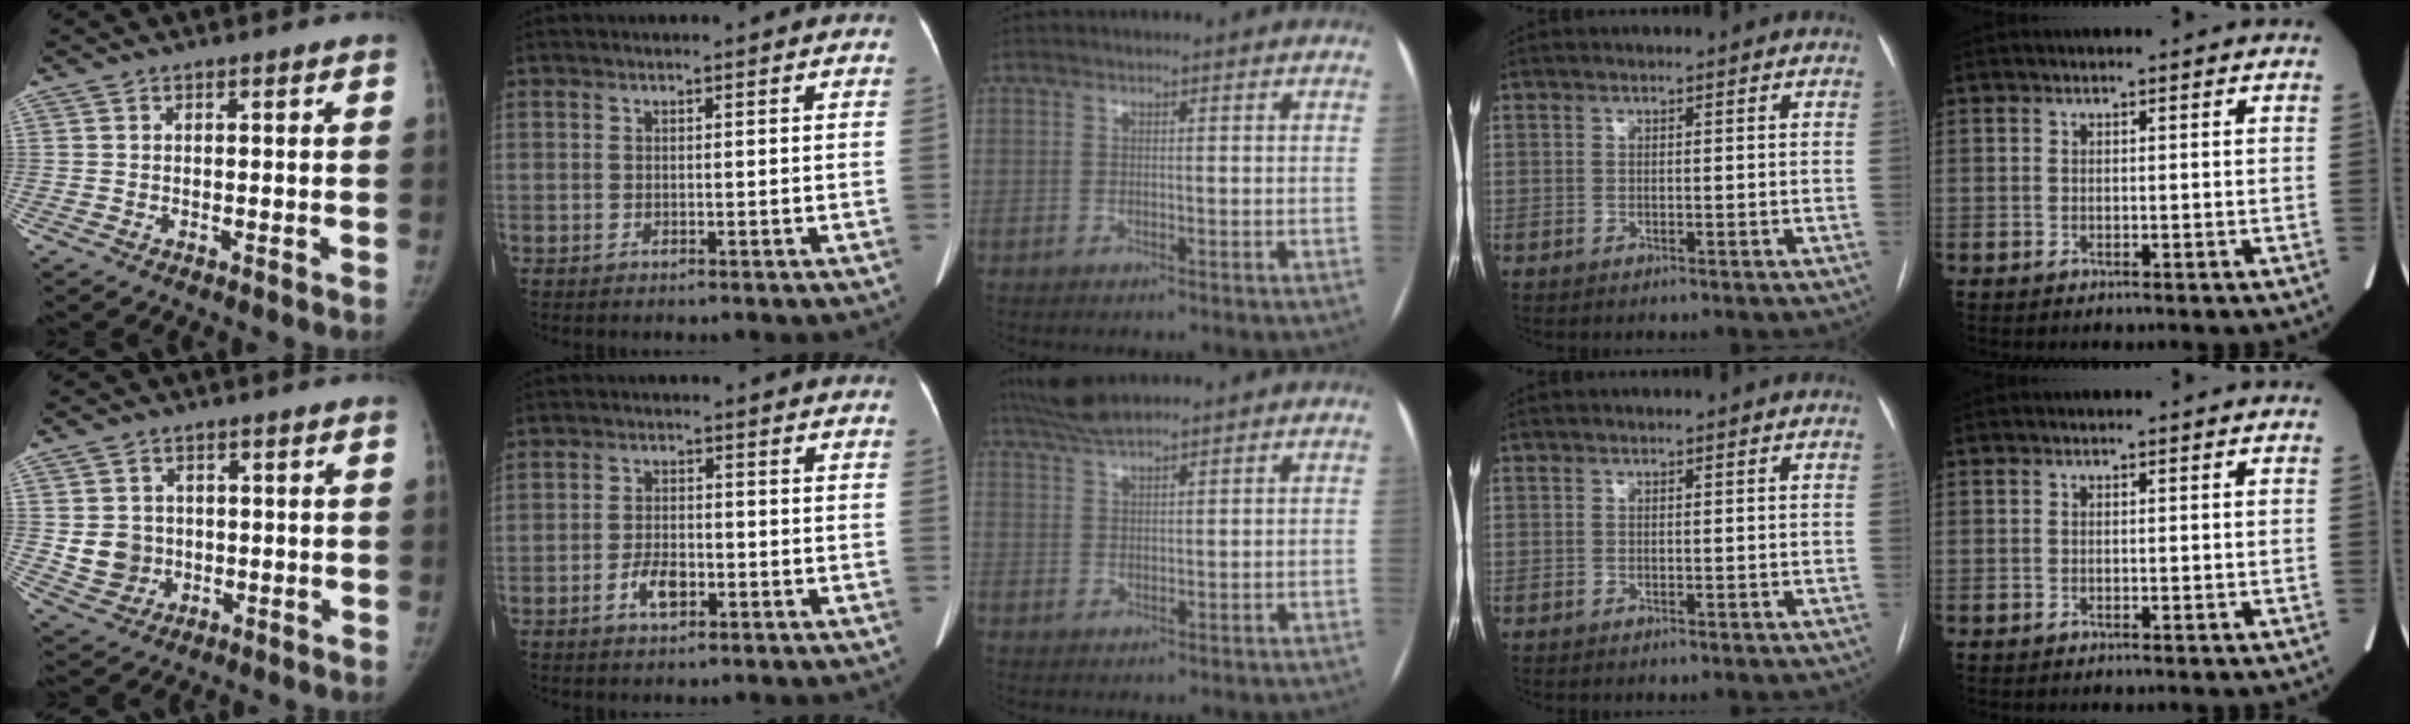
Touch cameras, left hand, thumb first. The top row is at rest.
{"thumb": {"total": 6.5, "force": [0.0, 6.0, 2.5], "torque": [-0.014, 0.002, 0.010]}, "index": {"total": 3.9, "force": [-1.9, 1.8, 3.0], "torque": [-0.058, 0.003, -0.034]}, "middle": {"total": 5.0, "force": [4.4, 0.3, 2.2], "torque": [-0.051, 0.021, 0.090]}}